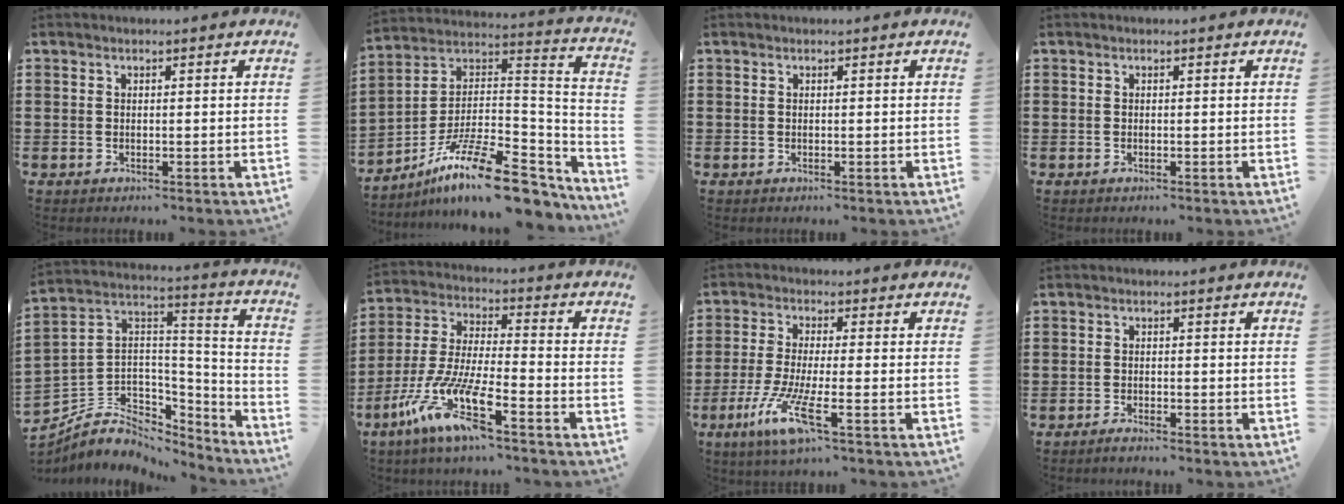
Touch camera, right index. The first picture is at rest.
{"total": 15.5, "force": [-10.2, 4.6, 10.7], "torque": [-0.184, 0.024, -0.178]}
{"total": 0.0}
{"total": 0.0}
{"total": 6.3, "force": [-3.6, 5.0, 1.6], "torque": [-0.055, -0.014, -0.066]}
{"total": 12.0, "force": [-8.5, 1.2, 8.3], "torque": [-0.206, -0.018, -0.176]}
{"total": 8.1, "force": [-3.6, 0.7, 7.2], "torque": [-0.166, -0.025, -0.069]}
{"total": 1.3, "force": [-1.2, -0.2, 0.2], "torque": [-0.004, -0.001, -0.023]}